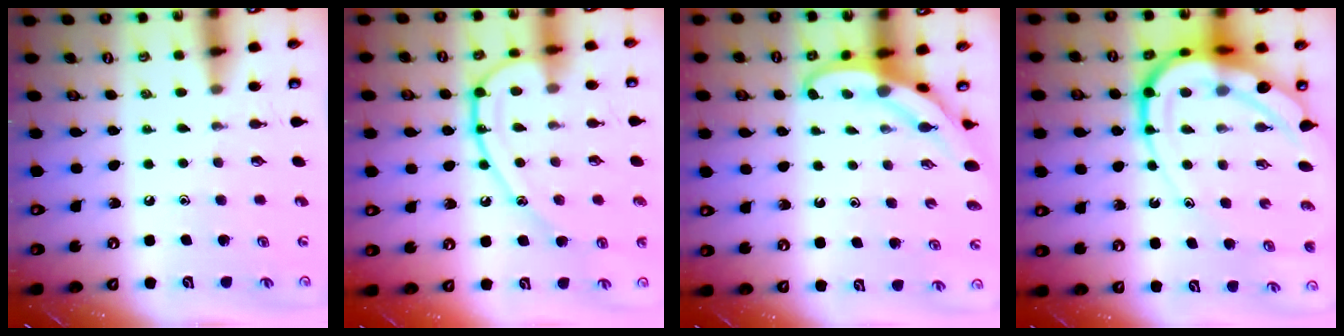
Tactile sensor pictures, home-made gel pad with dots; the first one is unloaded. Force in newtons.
{"total": 13.2, "press": 13.1, "slide": 1.1}
{"total": 4.4, "press": 4.4, "slide": 0.4}
{"total": 19.2, "press": 19.0, "slide": 2.1}